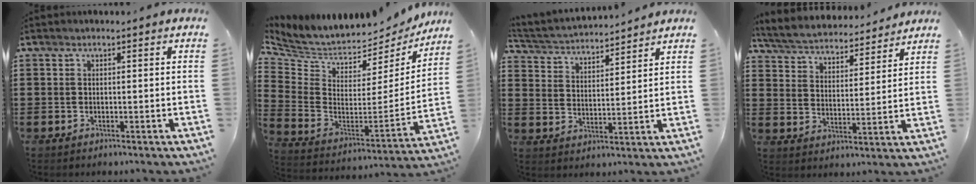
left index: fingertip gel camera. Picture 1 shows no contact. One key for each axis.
{"total": 4.5, "fx": 3.9, "fy": 1.9, "fz": 0.9, "tx": -0.047, "ty": -0.046, "tz": 0.066}
{"total": 3.5, "fx": 3.5, "fy": 0.3, "fz": 0.1, "tx": -0.022, "ty": -0.023, "tz": 0.058}
{"total": 4.5, "fx": 4.4, "fy": 0.2, "fz": 0.6, "tx": -0.036, "ty": -0.029, "tz": 0.072}